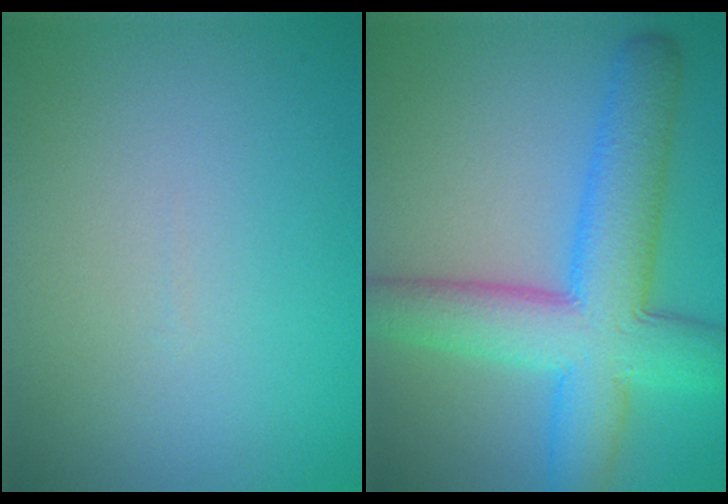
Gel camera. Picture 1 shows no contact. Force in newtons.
{"total": 9.4, "press": 9.4, "slide": 0.4}